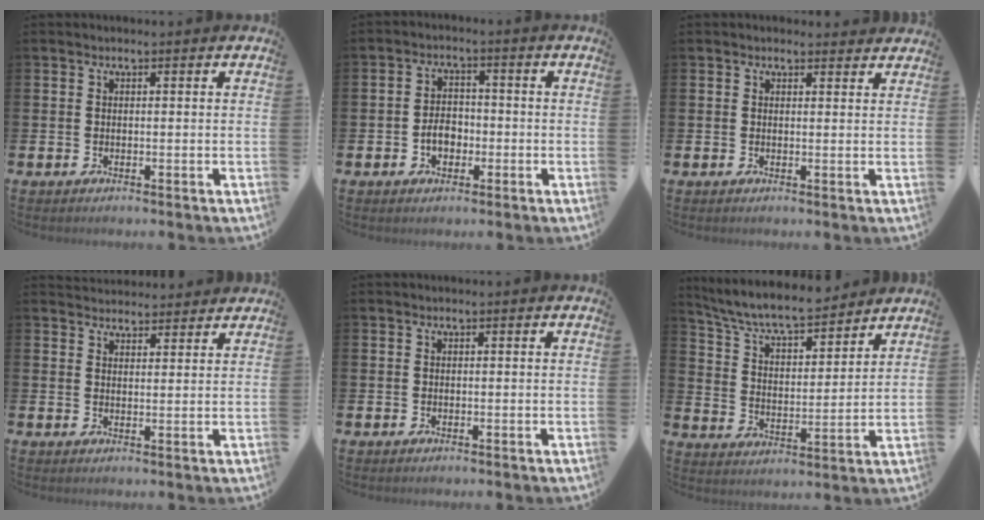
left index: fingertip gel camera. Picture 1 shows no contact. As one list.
[{"total": 3.5, "force": [-1.2, 2.5, 2.2], "torque": [-0.030, 0.000, -0.027]}, {"total": 1.3, "force": [1.2, 0.5, 0.0], "torque": [0.006, -0.001, 0.021]}, {"total": 3.3, "force": [3.2, 0.8, -0.2], "torque": [-0.004, -0.013, 0.060]}, {"total": 0.0}, {"total": 7.9, "force": [7.3, 1.4, 2.6], "torque": [-0.086, -0.049, 0.128]}]